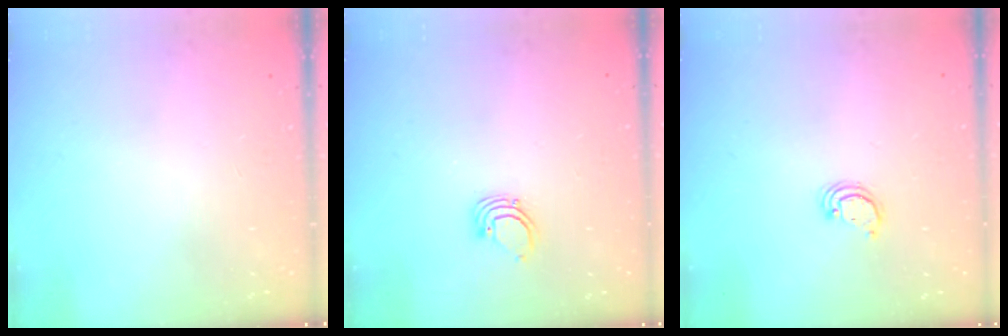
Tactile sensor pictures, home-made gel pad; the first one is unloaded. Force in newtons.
{"total": 2.7, "press": 2.7, "slide": 0.1}
{"total": 2.4, "press": 2.4, "slide": 0.2}